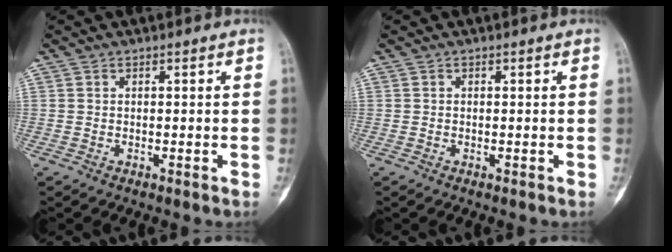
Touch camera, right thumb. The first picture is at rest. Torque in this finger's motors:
{"motor_torque": [-1.71, 0.06, -0.08, -0.11, -0.02]}